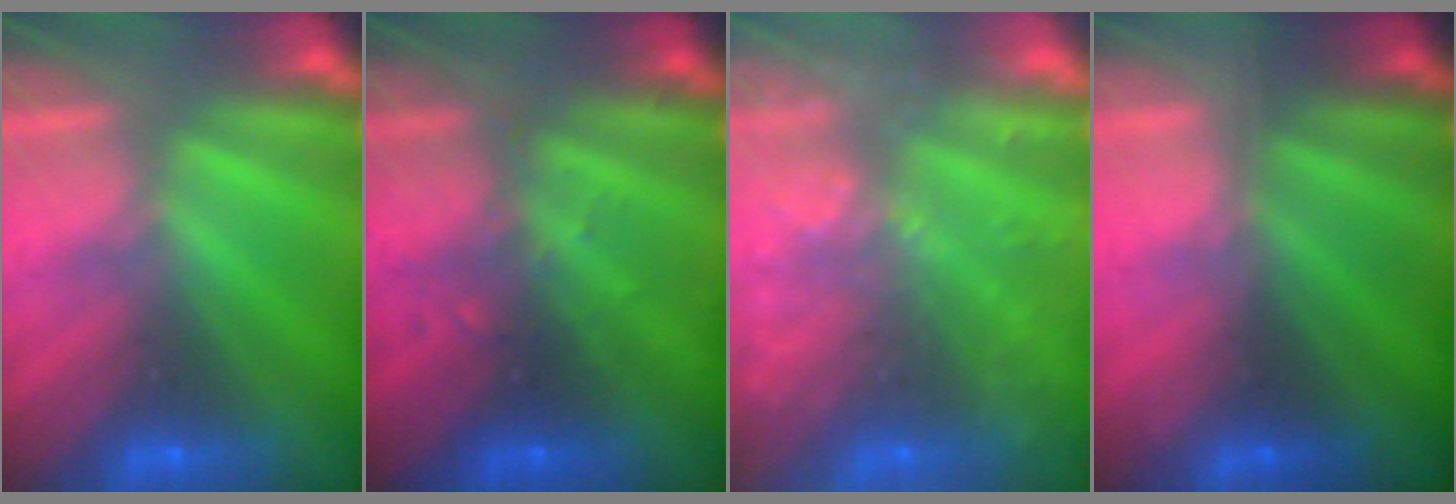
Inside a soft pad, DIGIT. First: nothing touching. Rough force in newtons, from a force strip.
{"total": 2.9}
{"total": 7.3}
{"total": 1.6}